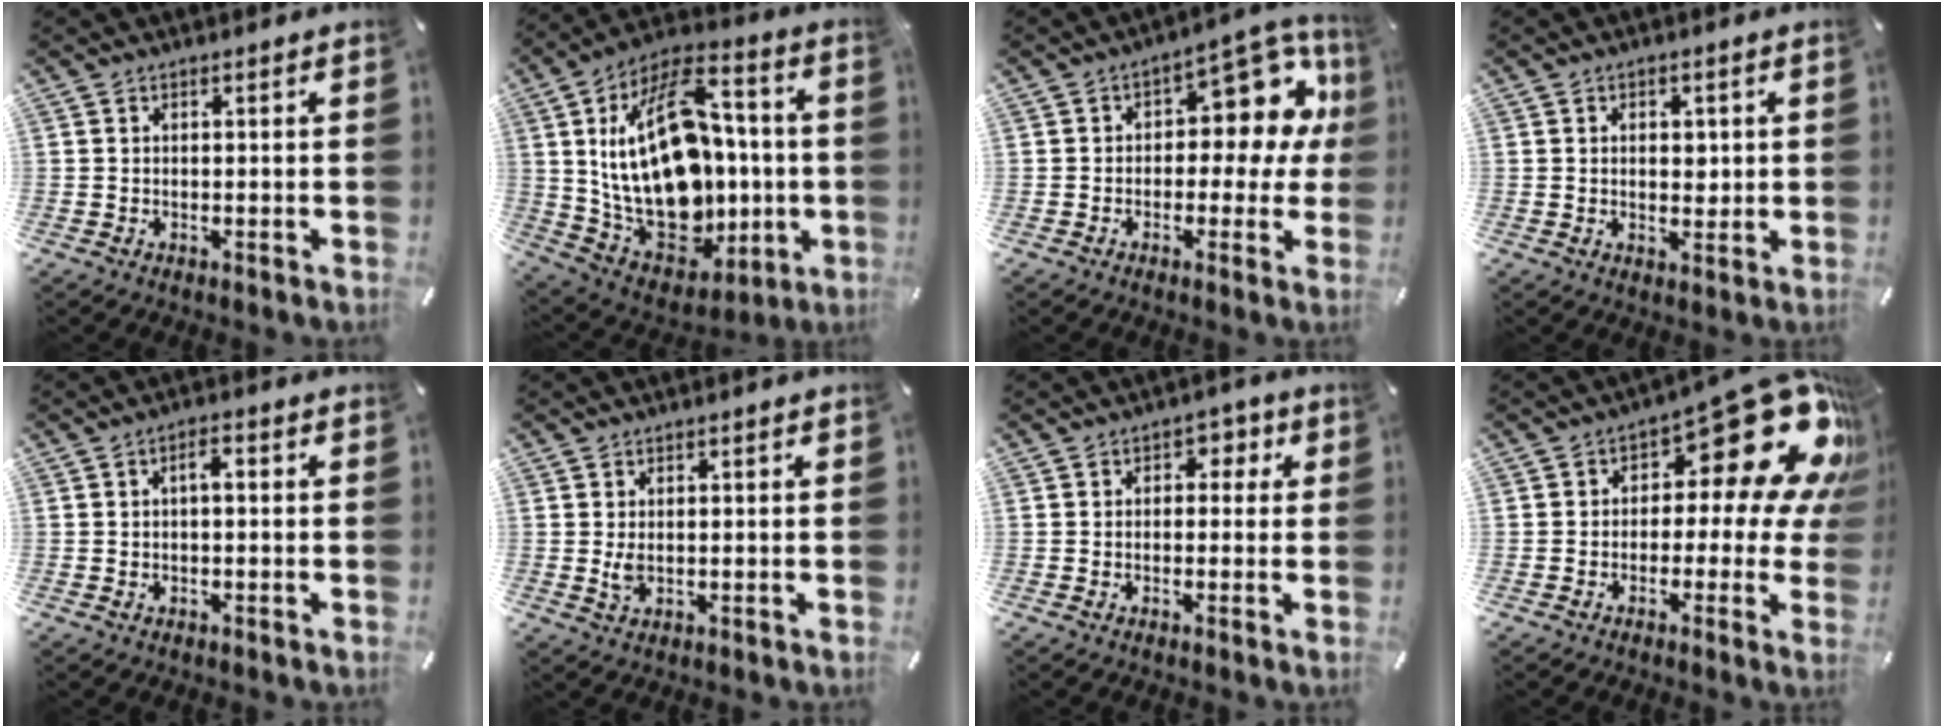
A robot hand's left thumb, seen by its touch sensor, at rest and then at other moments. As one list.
[{"total": 29.0, "force": [1.3, 18.6, 22.2], "torque": [-0.446, -0.014, 0.036]}, {"total": 12.0, "force": [4.2, 7.0, 8.7], "torque": [-0.100, -0.042, 0.068]}, {"total": 3.4, "force": [0.4, 2.5, 2.3], "torque": [-0.024, -0.003, 0.001]}, {"total": 3.0, "force": [0.0, 1.3, 2.7], "torque": [-0.043, 0.009, -0.005]}, {"total": 2.4, "force": [0.0, 1.6, 1.9], "torque": [-0.044, -0.007, -0.006]}, {"total": 3.0, "force": [-0.2, 2.5, 1.7], "torque": [-0.013, 0.002, -0.014]}, {"total": 20.4, "force": [8.7, 9.4, 15.8], "torque": [-0.199, -0.062, 0.143]}]